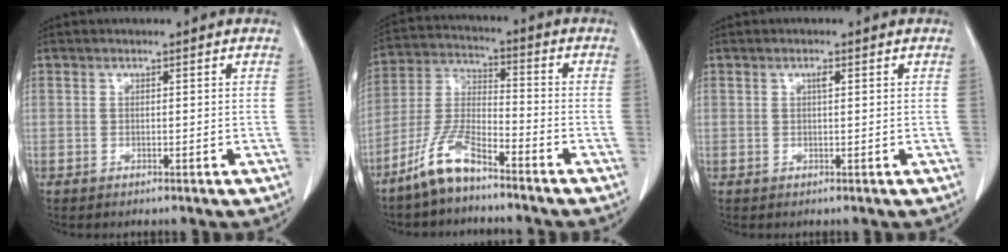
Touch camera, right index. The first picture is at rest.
{"total": 8.8, "force": [-6.6, 1.9, 5.5], "torque": [-0.130, -0.009, -0.134]}
{"total": 1.0, "force": [0.3, 0.2, 0.9], "torque": [-0.017, 0.002, 0.005]}